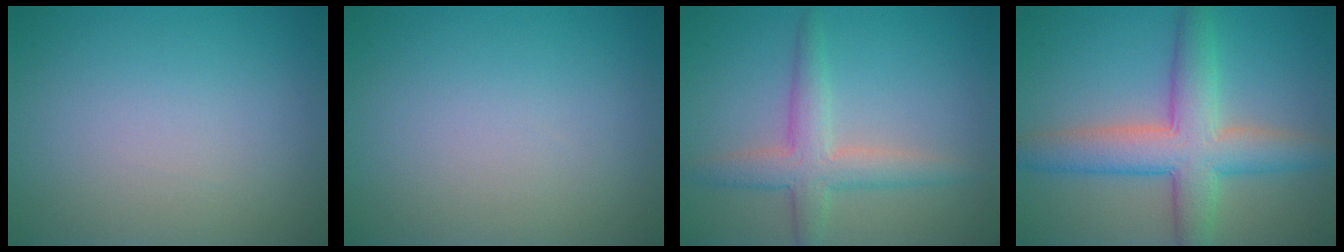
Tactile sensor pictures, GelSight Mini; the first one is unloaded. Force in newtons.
{"total": 0.0}
{"total": 3.8, "press": 3.8, "slide": 0.0}
{"total": 6.9, "press": 6.9, "slide": 0.2}